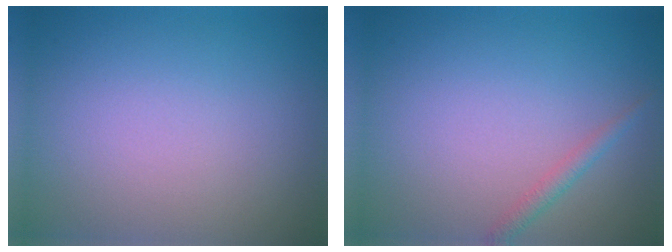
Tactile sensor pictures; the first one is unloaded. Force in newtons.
{"total": 1.3, "press": 1.3, "slide": 0.0}